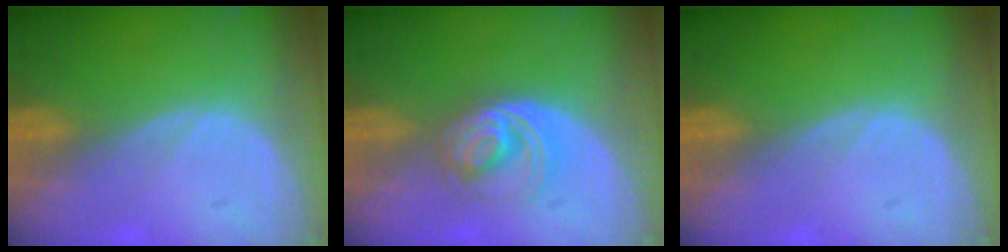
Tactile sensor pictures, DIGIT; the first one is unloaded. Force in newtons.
{"total": 6.1, "press": 5.3, "slide": 3.1}
{"total": 0.0}